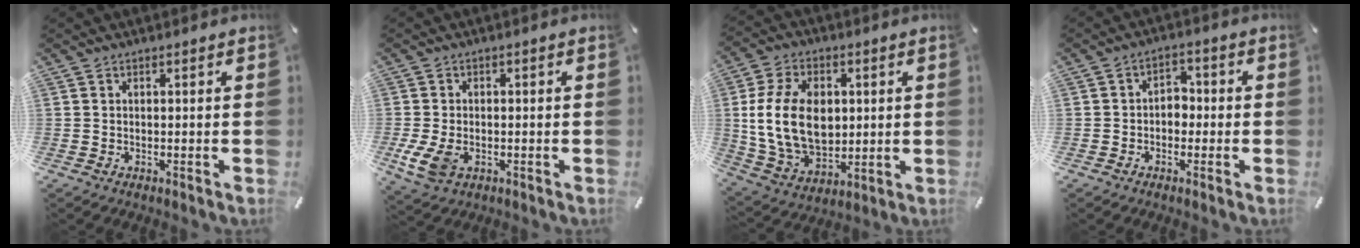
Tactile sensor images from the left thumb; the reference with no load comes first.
{"total": 5.9, "force": [-1.8, 3.9, 4.1], "torque": [-0.099, 0.000, -0.033]}
{"total": 16.3, "force": [1.4, 11.8, 11.2], "torque": [-0.238, 0.003, 0.024]}
{"total": 4.0, "force": [-1.3, 3.0, 2.2], "torque": [-0.033, 0.011, -0.028]}